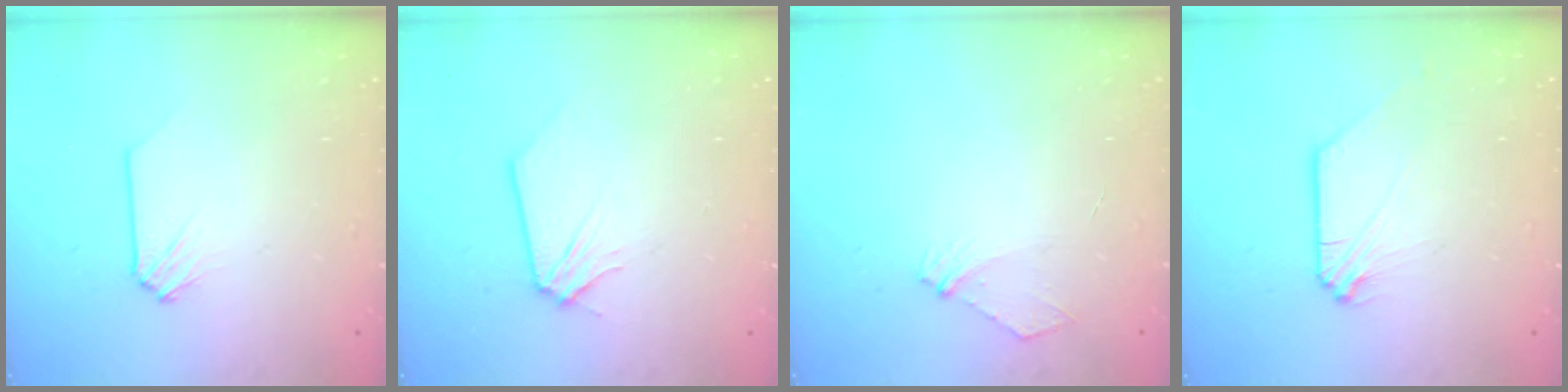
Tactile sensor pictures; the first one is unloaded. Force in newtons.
{"total": 0.0}
{"total": 3.6, "press": 3.6, "slide": 0.4}
{"total": 0.0}